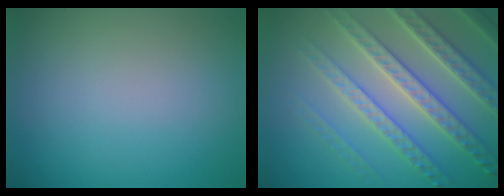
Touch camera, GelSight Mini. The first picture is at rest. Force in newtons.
{"total": 7.0, "press": 6.8, "slide": 1.7}